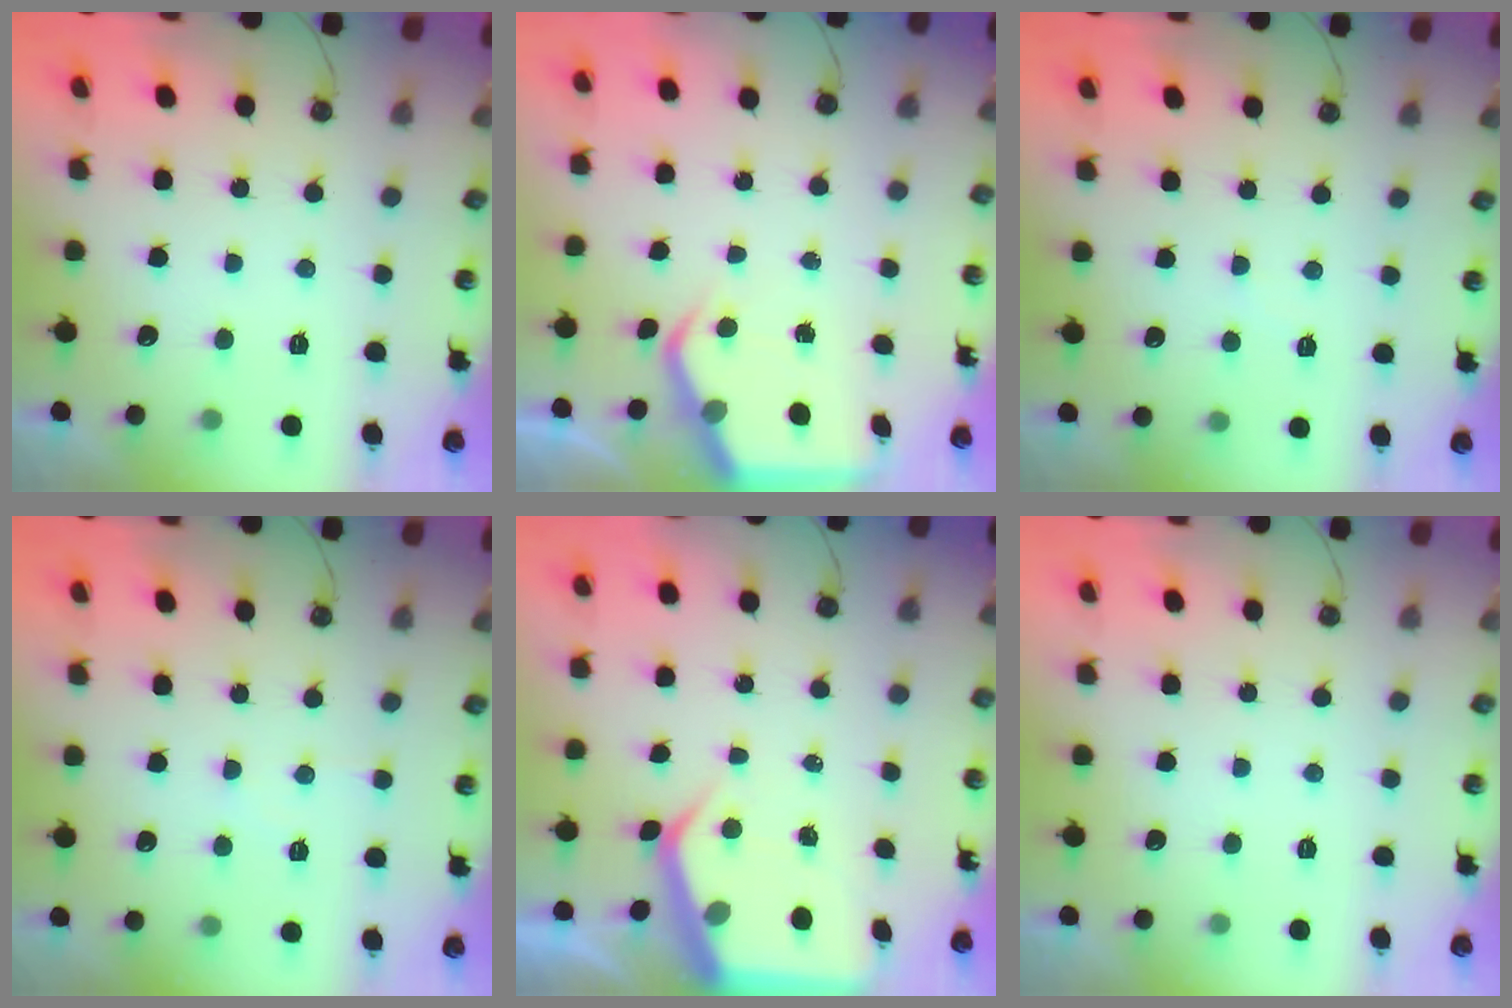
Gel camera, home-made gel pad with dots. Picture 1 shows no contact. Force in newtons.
{"total": 5.4, "press": 5.4, "slide": 0.4}
{"total": 3.0, "press": 2.9, "slide": 0.4}
{"total": 4.6, "press": 4.5, "slide": 0.7}
{"total": 6.4, "press": 6.4, "slide": 0.6}
{"total": 0.0}